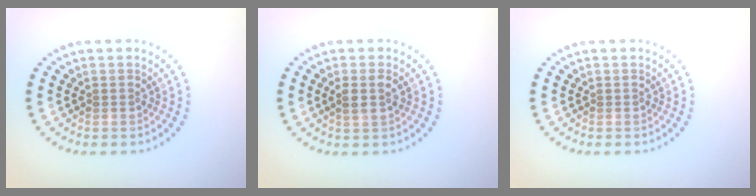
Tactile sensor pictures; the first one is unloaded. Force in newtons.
{"total": 1.7, "press": 1.5, "slide": 0.9}
{"total": 0.0}